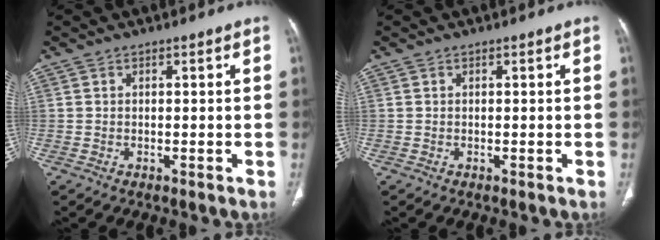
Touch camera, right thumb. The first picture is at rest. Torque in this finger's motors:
{"motor_torque": [0.00, 0.00, 0.00, 0.00, 0.00]}